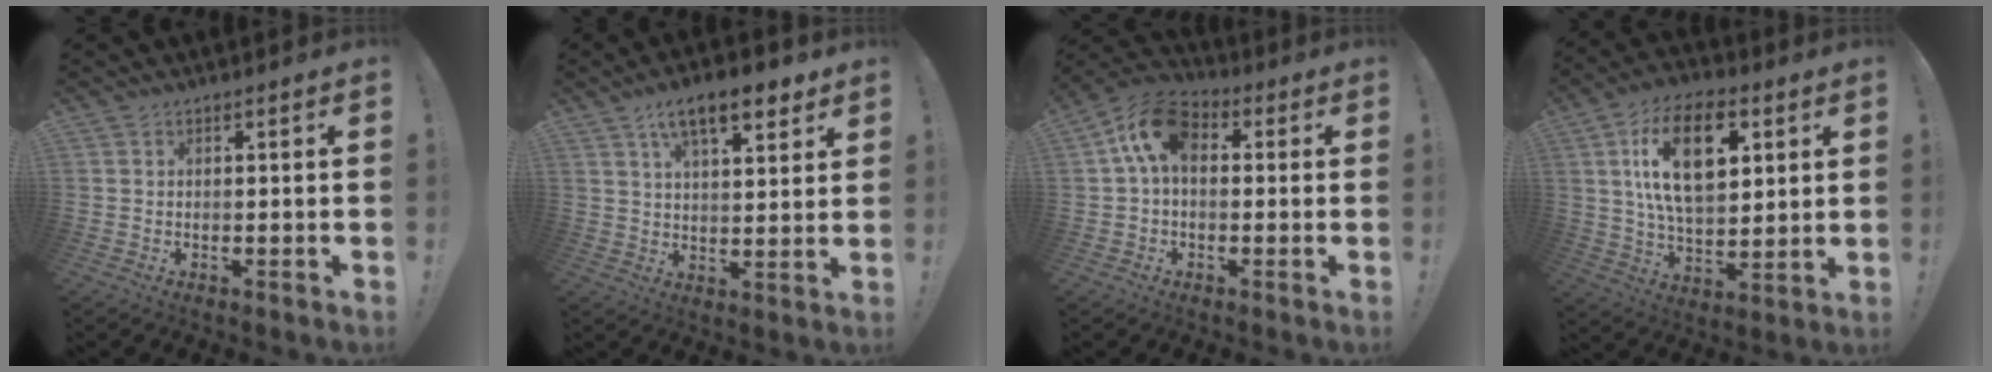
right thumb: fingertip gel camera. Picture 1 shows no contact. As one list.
[{"total": 11.7, "force": [6.9, 4.3, 8.4], "torque": [-0.129, -0.024, 0.117]}, {"total": 9.3, "force": [1.9, 6.5, 6.4], "torque": [-0.126, 0.015, 0.041]}, {"total": 20.2, "force": [7.0, 11.0, 15.4], "torque": [-0.253, -0.016, 0.112]}]